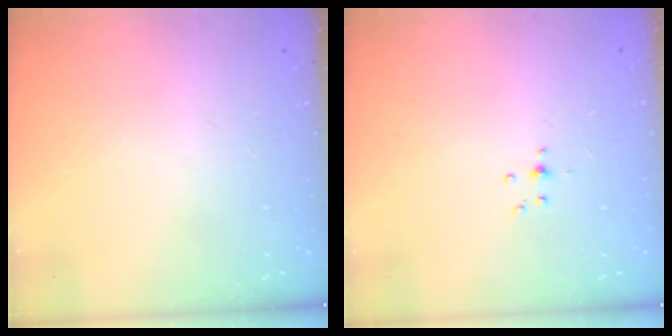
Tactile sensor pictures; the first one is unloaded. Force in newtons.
{"total": 3.0, "press": 3.0, "slide": 0.6}